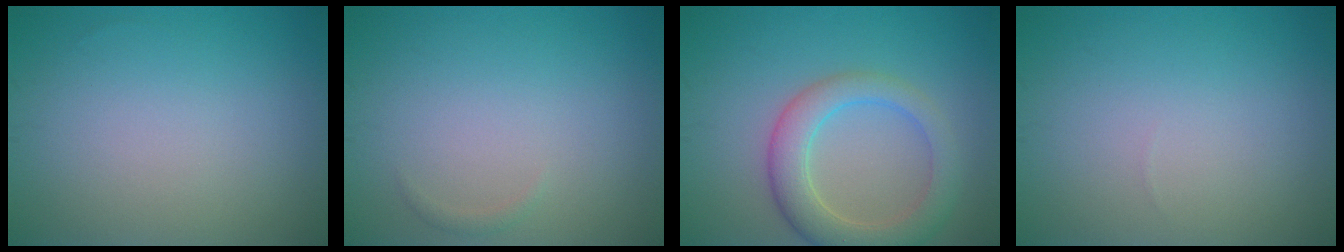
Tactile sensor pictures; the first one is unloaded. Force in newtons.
{"total": 0.6, "press": 0.6, "slide": 0.0}
{"total": 5.0, "press": 5.0, "slide": 0.3}
{"total": 0.0}